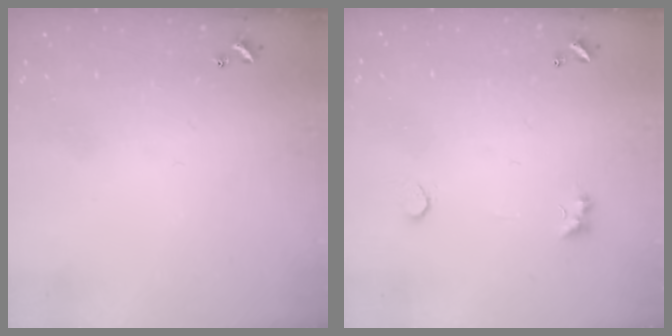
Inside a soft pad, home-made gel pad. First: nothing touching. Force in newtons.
{"total": 1.4, "press": 1.1, "slide": 0.9}